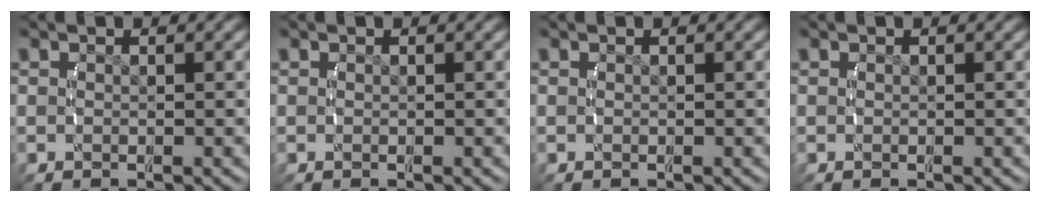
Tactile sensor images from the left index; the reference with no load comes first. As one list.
[{"total": 0.0}, {"total": 0.0}, {"total": 0.0}]